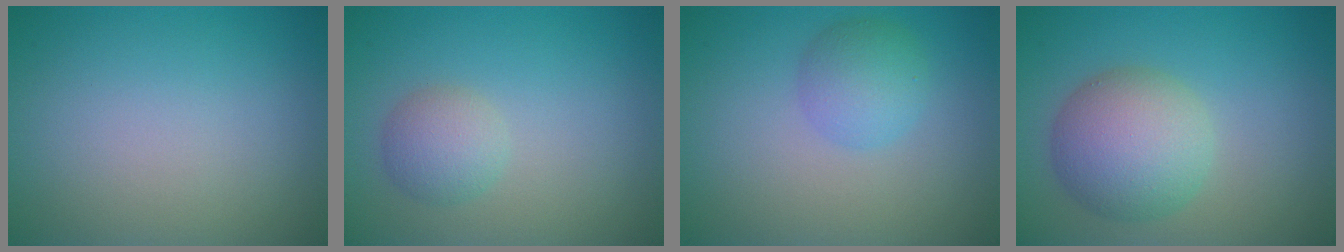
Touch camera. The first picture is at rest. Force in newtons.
{"total": 2.4, "press": 2.4, "slide": 0.0}
{"total": 3.0, "press": 2.9, "slide": 0.2}
{"total": 6.2, "press": 6.2, "slide": 0.0}